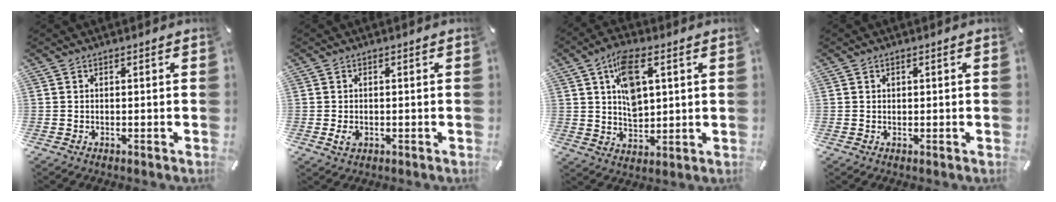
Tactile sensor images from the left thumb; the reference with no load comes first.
{"total": 2.5, "force": [-0.6, 1.8, 1.5], "torque": [-0.034, -0.002, -0.011]}
{"total": 10.4, "force": [3.6, 6.2, 7.6], "torque": [-0.133, -0.001, 0.063]}
{"total": 0.8, "force": [0.2, 0.7, 0.3], "torque": [-0.006, 0.004, 0.003]}